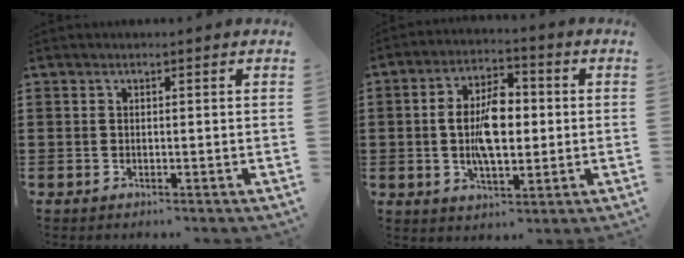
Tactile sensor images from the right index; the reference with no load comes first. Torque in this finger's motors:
{"motor_torque": [1.56, 0.58, 1.05, 0.21]}